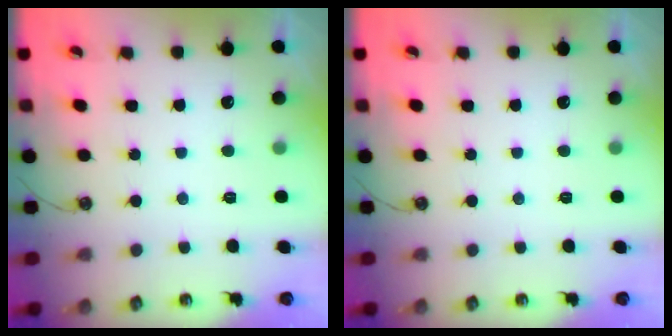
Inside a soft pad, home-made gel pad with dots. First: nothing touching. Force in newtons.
{"total": 0.0}